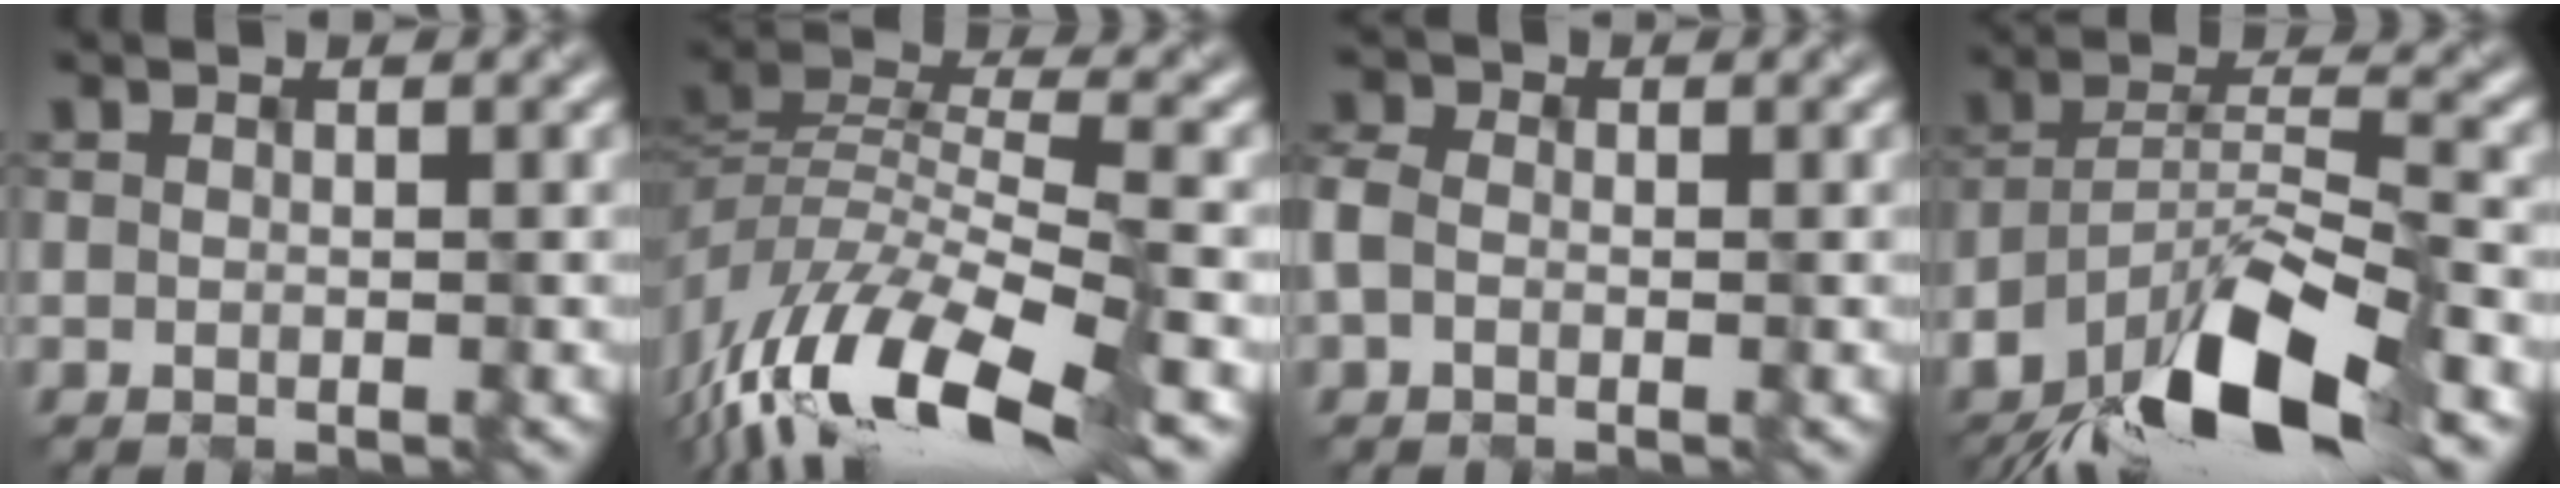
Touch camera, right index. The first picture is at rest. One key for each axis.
{"total": 11.4, "fx": -7.6, "fy": 3.8, "fz": 7.6, "tx": -0.140, "ty": -0.002, "tz": -0.148}
{"total": 2.1, "fx": -0.9, "fy": 1.7, "fz": 0.9, "tx": -0.029, "ty": 0.004, "tz": -0.023}
{"total": 11.2, "fx": -7.3, "fy": 2.7, "fz": 8.1, "tx": -0.149, "ty": 0.000, "tz": -0.139}